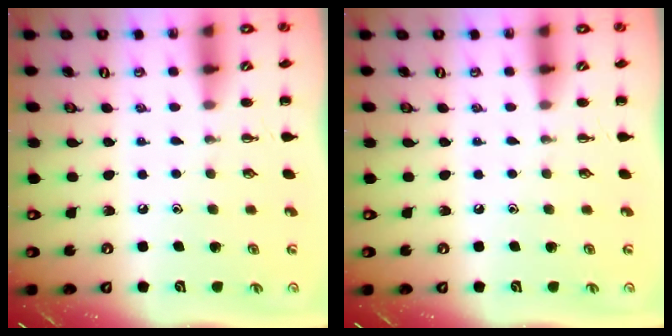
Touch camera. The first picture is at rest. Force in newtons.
{"total": 0.0}